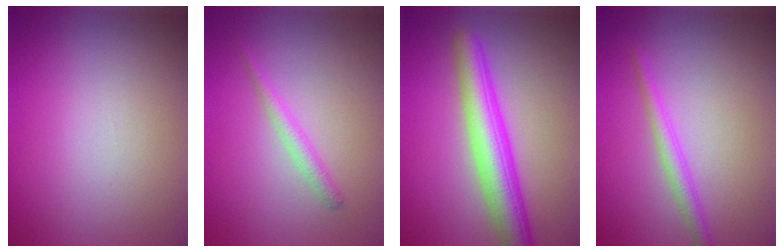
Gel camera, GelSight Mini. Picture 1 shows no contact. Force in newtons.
{"total": 1.5, "press": 1.5, "slide": 0.1}
{"total": 6.1, "press": 6.1, "slide": 0.2}
{"total": 2.0, "press": 2.0, "slide": 0.1}